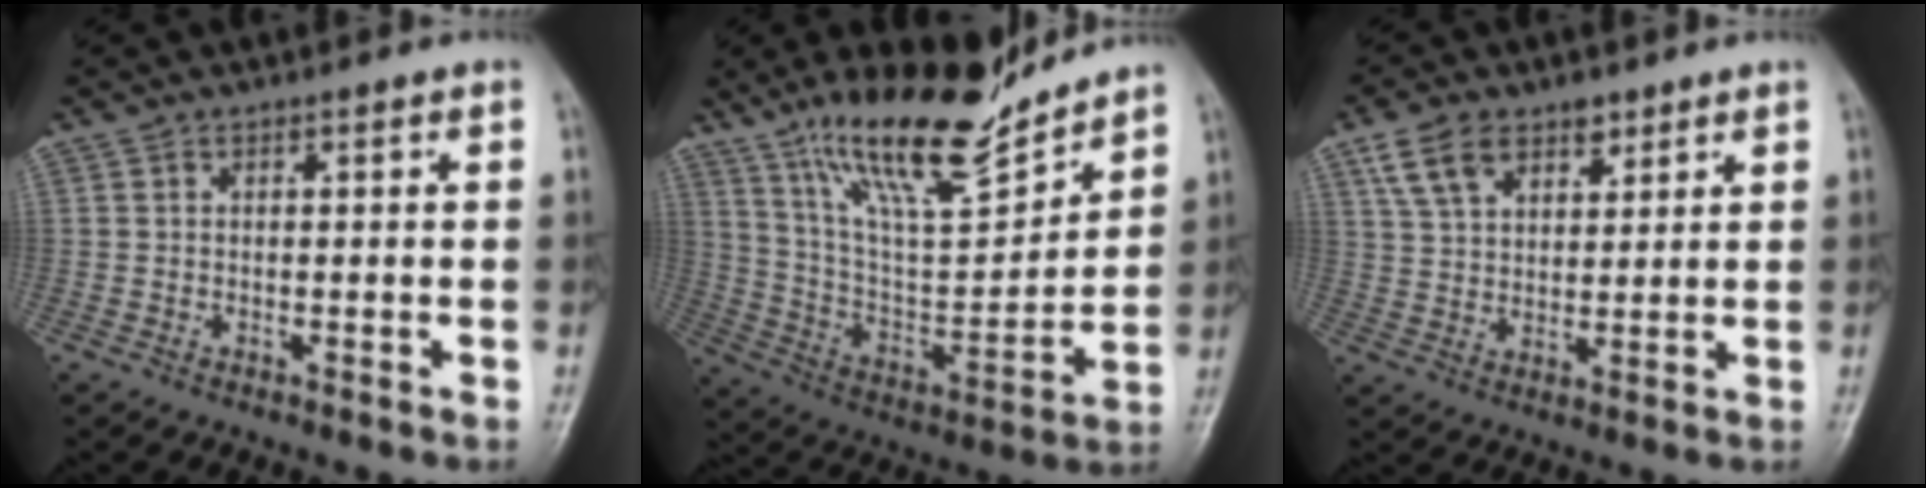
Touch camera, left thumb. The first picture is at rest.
{"total": 18.9, "force": [14.9, 4.6, 10.8], "torque": [-0.148, -0.086, 0.271]}
{"total": 8.9, "force": [5.1, 5.4, 4.9], "torque": [-0.067, -0.014, 0.097]}